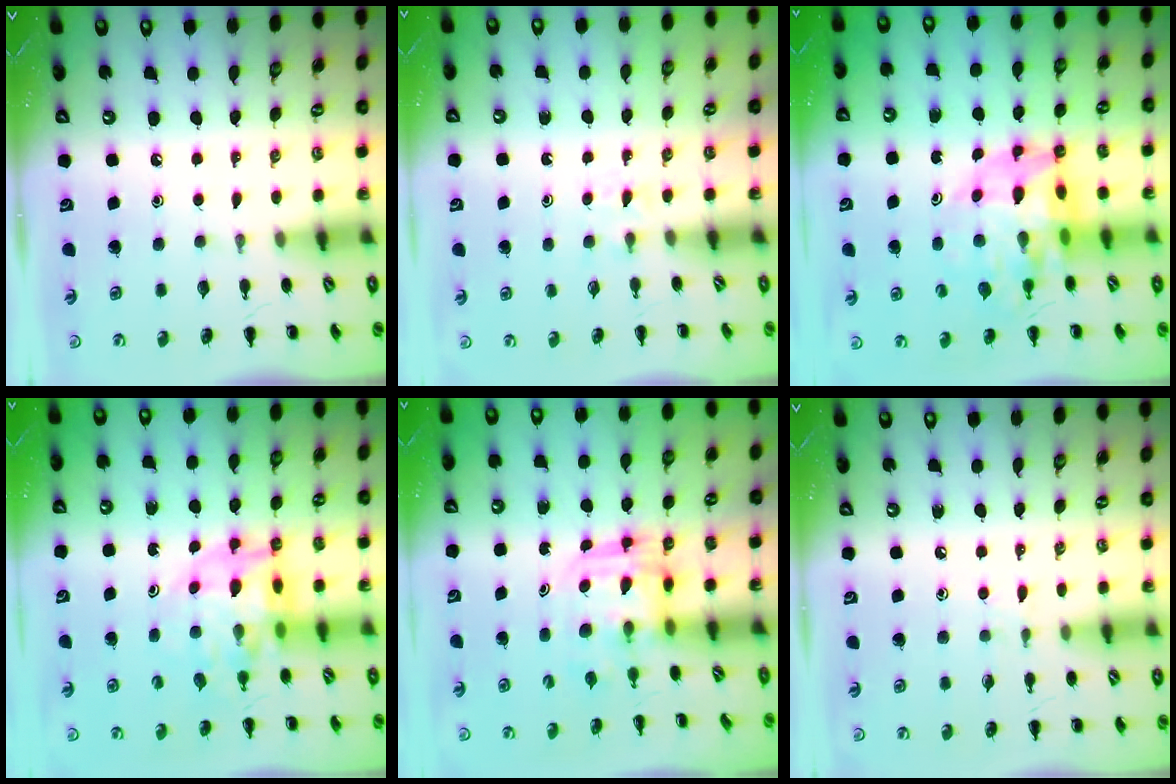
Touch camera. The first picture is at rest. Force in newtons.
{"total": 2.4, "press": 2.0, "slide": 1.2}
{"total": 12.1, "press": 11.6, "slide": 3.5}
{"total": 12.0, "press": 11.3, "slide": 3.9}
{"total": 3.1, "press": 3.1, "slide": 0.3}
{"total": 4.1, "press": 3.7, "slide": 1.7}